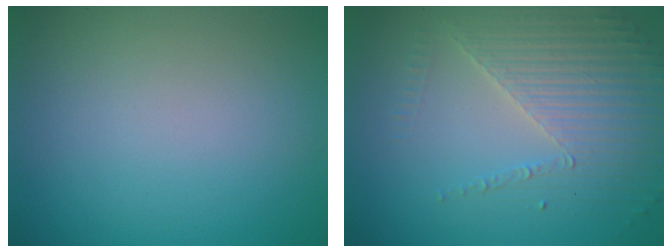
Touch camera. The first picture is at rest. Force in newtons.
{"total": 3.9, "press": 3.6, "slide": 1.6}